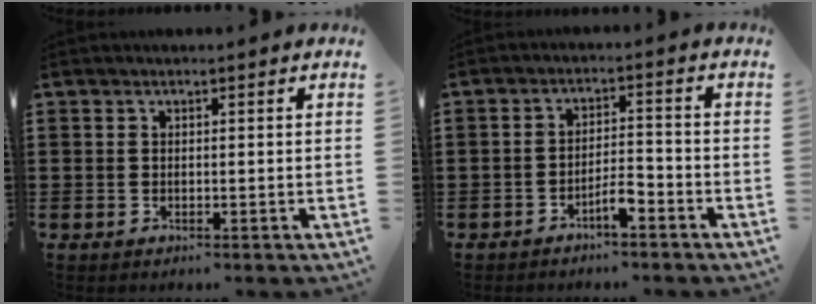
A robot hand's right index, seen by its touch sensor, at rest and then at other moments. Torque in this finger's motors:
{"motor_torque": [0.86, 0.79, 0.52, 0.09]}